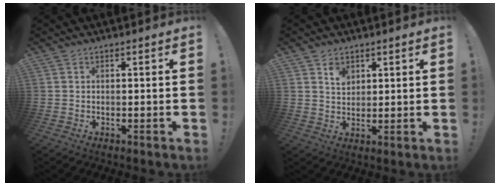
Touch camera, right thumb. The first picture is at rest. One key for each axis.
{"total": 4.3, "fx": 2.6, "fy": 3.1, "fz": 1.5, "tx": -0.008, "ty": -0.016, "tz": 0.044}